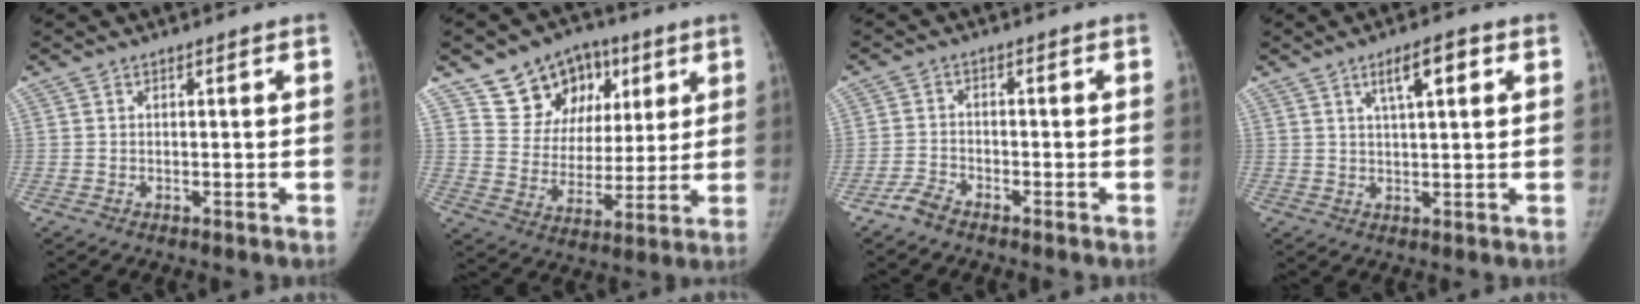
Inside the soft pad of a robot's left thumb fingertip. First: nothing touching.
{"total": 15.1, "force": [8.2, 11.2, 5.8], "torque": [-0.048, -0.020, 0.140]}
{"total": 2.9, "force": [-2.6, 0.9, 1.0], "torque": [-0.027, 0.009, -0.053]}
{"total": 6.0, "force": [2.6, 1.8, 5.1], "torque": [-0.077, 0.000, 0.042]}